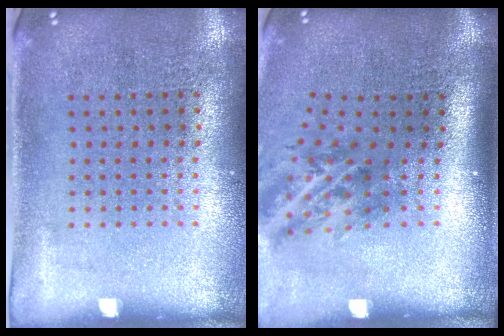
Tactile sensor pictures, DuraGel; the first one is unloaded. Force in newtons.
{"total": 1.9, "press": 1.2, "slide": 1.4}